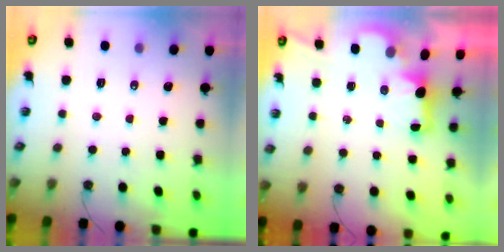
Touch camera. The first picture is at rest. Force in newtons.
{"total": 2.0, "press": 1.9, "slide": 0.7}